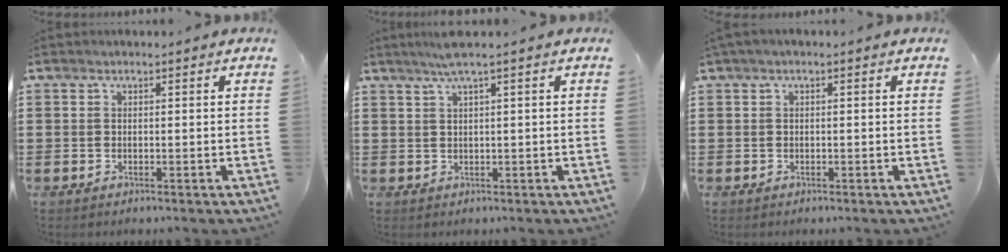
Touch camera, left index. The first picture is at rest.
{"total": 2.5, "force": [1.4, -0.4, 2.0], "torque": [-0.040, -0.002, 0.024]}
{"total": 0.6, "force": [-0.2, 0.1, 0.6], "torque": [-0.009, -0.002, -0.003]}